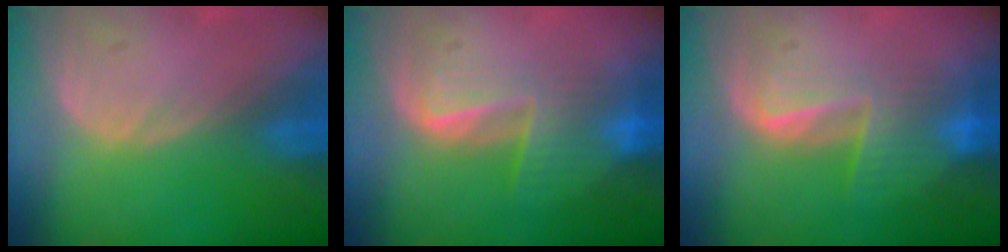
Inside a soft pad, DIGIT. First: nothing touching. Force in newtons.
{"total": 6.7, "press": 6.3, "slide": 2.3}
{"total": 6.7, "press": 6.3, "slide": 2.3}